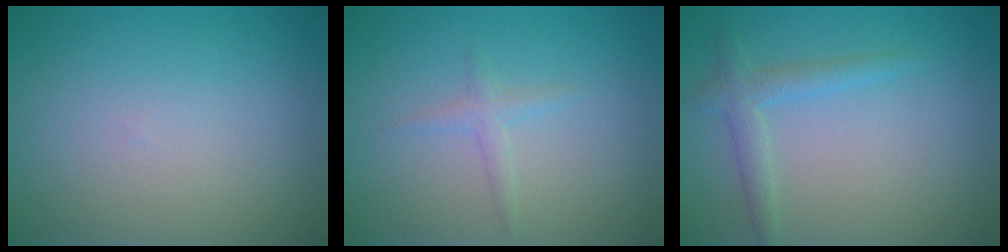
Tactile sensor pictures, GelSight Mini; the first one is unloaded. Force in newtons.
{"total": 1.2, "press": 1.2, "slide": 0.0}
{"total": 2.1, "press": 2.1, "slide": 0.1}